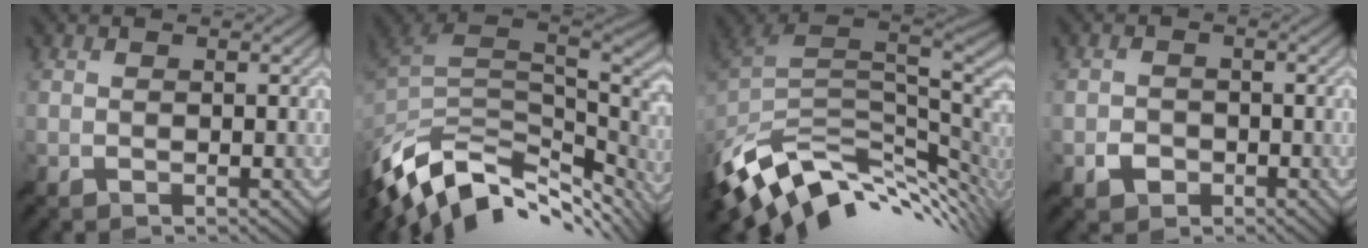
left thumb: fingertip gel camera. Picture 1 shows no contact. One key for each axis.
{"total": 13.0, "fx": -6.3, "fy": 6.7, "fz": 9.1, "tx": -0.215, "ty": -0.011, "tz": -0.109}
{"total": 12.8, "fx": -3.1, "fy": 7.1, "fz": 10.2, "tx": -0.231, "ty": -0.015, "tz": -0.043}
{"total": 1.7, "fx": -0.6, "fy": 1.4, "fz": 0.7, "tx": -0.008, "ty": 0.001, "tz": -0.015}